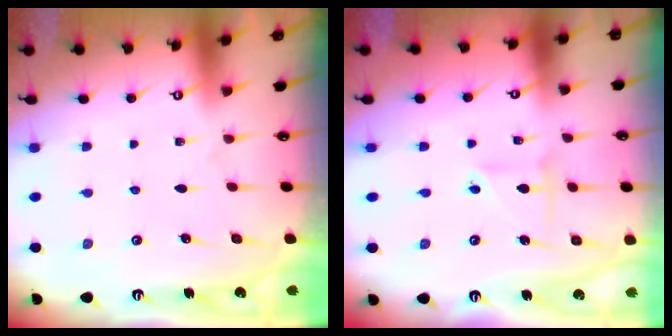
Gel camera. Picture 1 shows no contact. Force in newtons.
{"total": 3.4, "press": 3.4, "slide": 0.2}